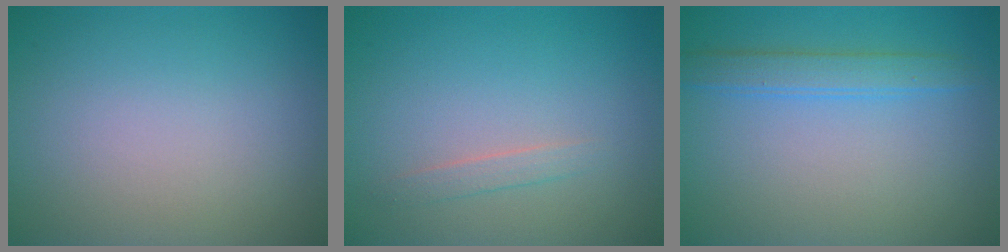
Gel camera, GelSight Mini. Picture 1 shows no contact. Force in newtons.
{"total": 1.1, "press": 1.1, "slide": 0.0}
{"total": 2.5, "press": 2.5, "slide": 0.2}